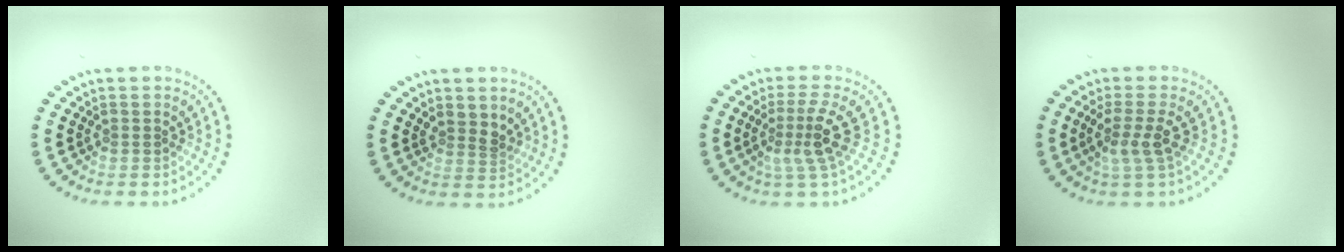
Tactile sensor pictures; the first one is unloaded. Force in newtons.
{"total": 1.4, "press": 1.0, "slide": 0.9}
{"total": 3.3, "press": 2.3, "slide": 2.3}
{"total": 2.6, "press": 2.0, "slide": 1.6}